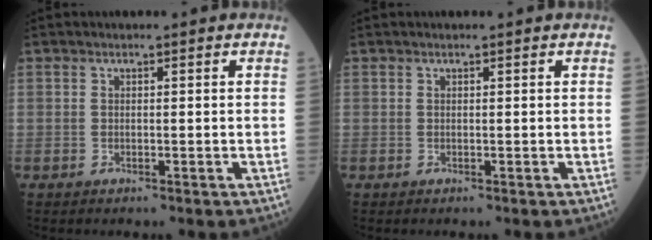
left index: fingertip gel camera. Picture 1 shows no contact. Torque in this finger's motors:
{"motor_torque": [0.14, -0.02, -0.07, -0.01]}